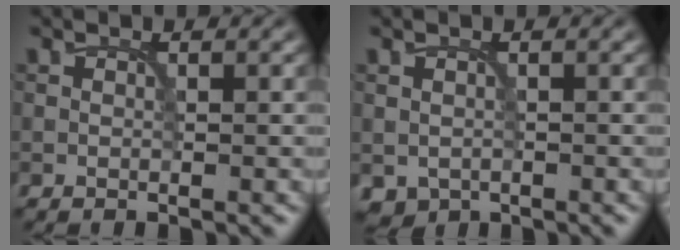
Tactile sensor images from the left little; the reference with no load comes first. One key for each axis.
{"total": 0.6, "fx": -0.2, "fy": 0.5, "fz": 0.1, "tx": -0.001, "ty": -0.005, "tz": -0.004}